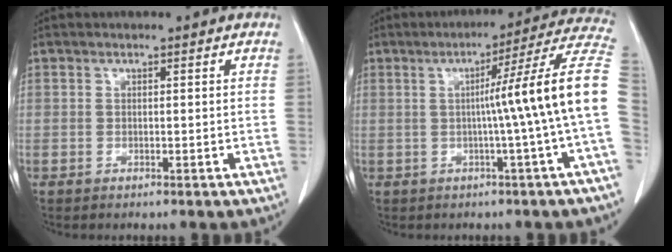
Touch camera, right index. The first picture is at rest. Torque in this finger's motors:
{"motor_torque": [1.34, -0.25, 0.69, 0.14]}